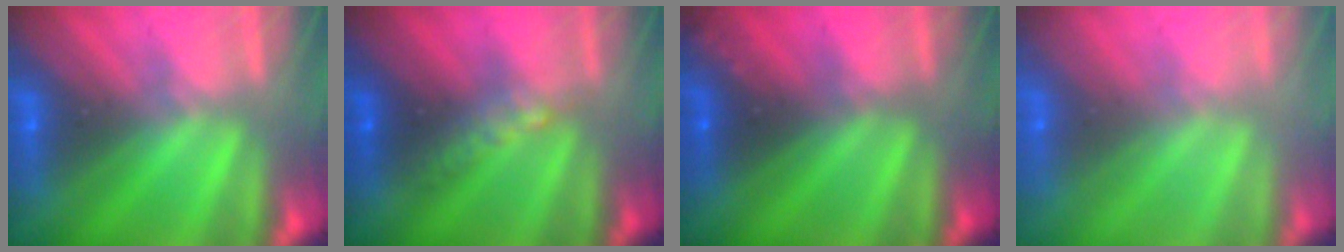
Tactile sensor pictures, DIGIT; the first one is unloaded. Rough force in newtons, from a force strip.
{"total": 3.1}
{"total": 2.3}
{"total": 8.7}